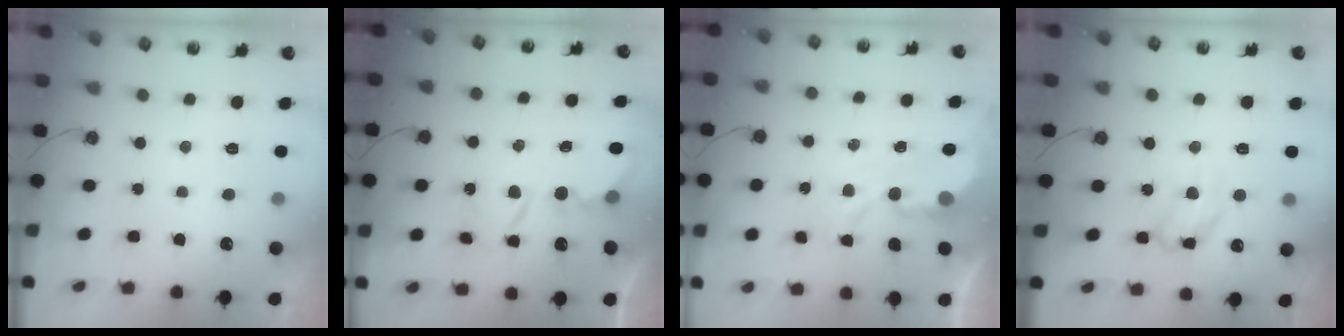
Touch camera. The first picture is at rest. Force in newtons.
{"total": 6.2, "press": 6.2, "slide": 0.2}
{"total": 3.9, "press": 3.9, "slide": 0.1}
{"total": 11.4, "press": 11.3, "slide": 1.1}